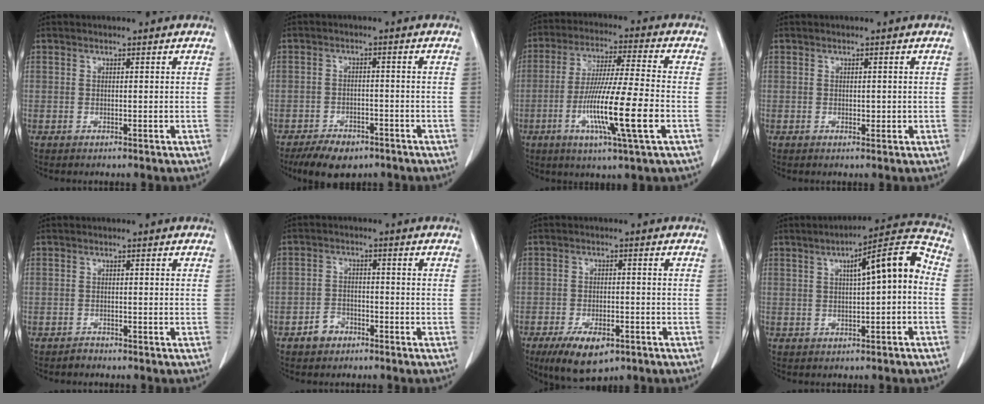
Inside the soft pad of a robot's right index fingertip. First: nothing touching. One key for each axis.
{"total": 6.9, "fx": -5.1, "fy": 3.2, "fz": 3.3, "tx": -0.055, "ty": -0.001, "tz": -0.082}
{"total": 14.4, "fx": -4.3, "fy": -0.1, "fz": 13.7, "tx": -0.260, "ty": -0.017, "tz": -0.081}
{"total": 1.2, "fx": -0.2, "fy": 0.8, "fz": 0.9, "tx": -0.010, "ty": 0.000, "tz": 0.000}
{"total": 0.9, "fx": -0.9, "fy": 0.2, "fz": 0.0, "tx": 0.001, "ty": 0.000, "tz": -0.016}
{"total": 3.6, "fx": -2.3, "fy": 2.6, "fz": 1.0, "tx": -0.013, "ty": 0.009, "tz": -0.039}
{"total": 8.5, "fx": -5.2, "fy": 3.6, "fz": 5.7, "tx": -0.096, "ty": -0.010, "tz": -0.079}
{"total": 9.4, "fx": 0.7, "fy": 1.5, "fz": 9.2, "tx": -0.127, "ty": 0.032, "tz": 0.006}